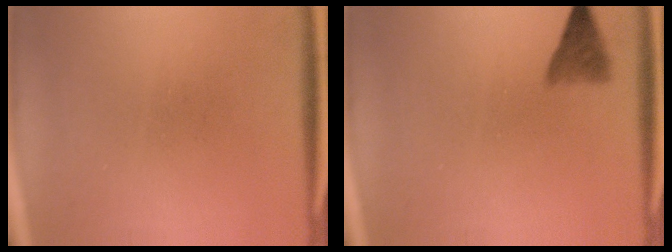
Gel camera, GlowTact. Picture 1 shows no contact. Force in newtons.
{"total": 2.6}